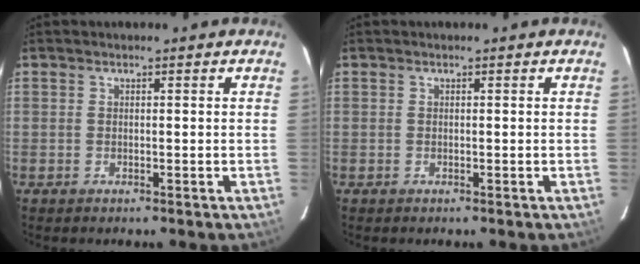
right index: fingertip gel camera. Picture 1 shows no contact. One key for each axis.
{"total": 0.0}